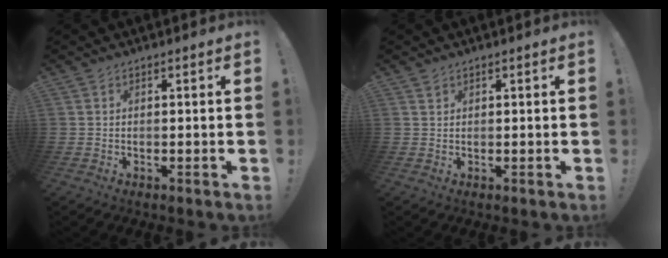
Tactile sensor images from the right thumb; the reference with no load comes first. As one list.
[{"total": 1.0, "force": [0.8, 0.7, 0.1], "torque": [0.006, -0.003, 0.014]}]